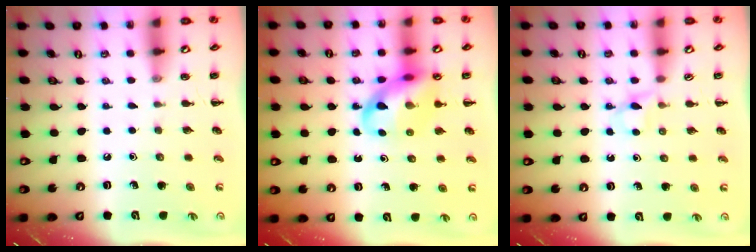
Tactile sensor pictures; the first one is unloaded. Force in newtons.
{"total": 13.8, "press": 13.3, "slide": 3.6}
{"total": 3.1, "press": 2.8, "slide": 1.2}